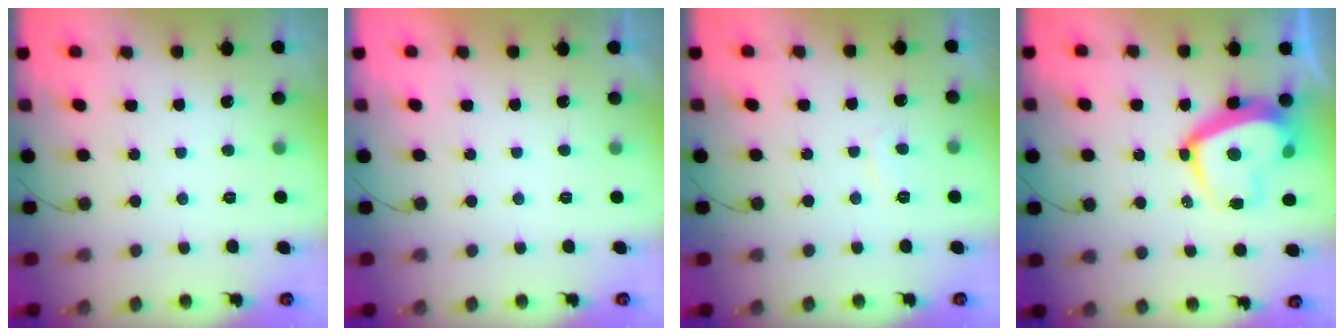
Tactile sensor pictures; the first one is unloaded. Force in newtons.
{"total": 2.1, "press": 2.0, "slide": 0.4}
{"total": 1.8, "press": 1.7, "slide": 0.6}
{"total": 14.5, "press": 14.5, "slide": 1.1}